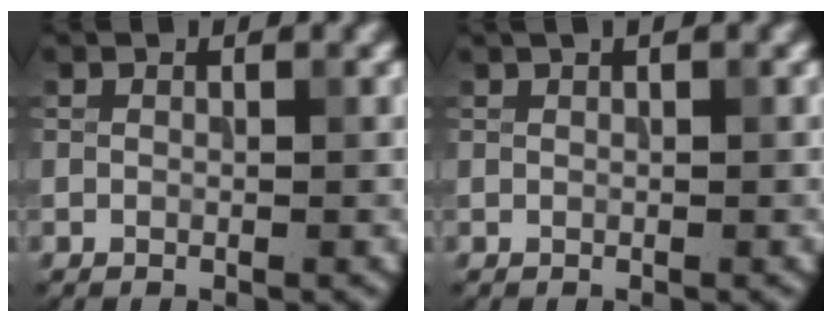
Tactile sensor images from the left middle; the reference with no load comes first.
{"total": 0.9, "force": [0.6, 0.2, 0.7], "torque": [-0.012, 0.001, 0.007]}